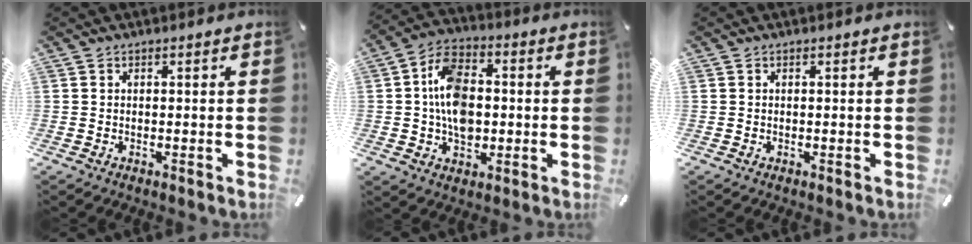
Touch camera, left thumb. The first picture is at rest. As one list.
[{"total": 11.5, "force": [-0.3, 8.3, 7.9], "torque": [-0.146, 0.009, -0.004]}, {"total": 0.0}]